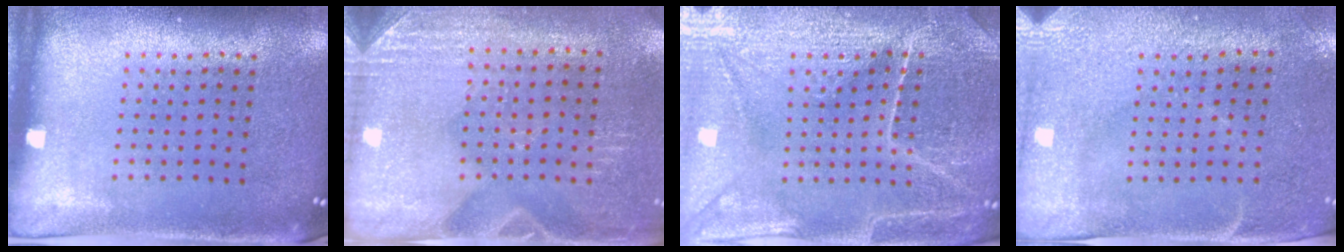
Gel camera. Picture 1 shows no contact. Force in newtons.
{"total": 2.9, "press": 2.6, "slide": 1.1}
{"total": 4.3, "press": 4.2, "slide": 1.1}
{"total": 2.9, "press": 2.4, "slide": 1.6}